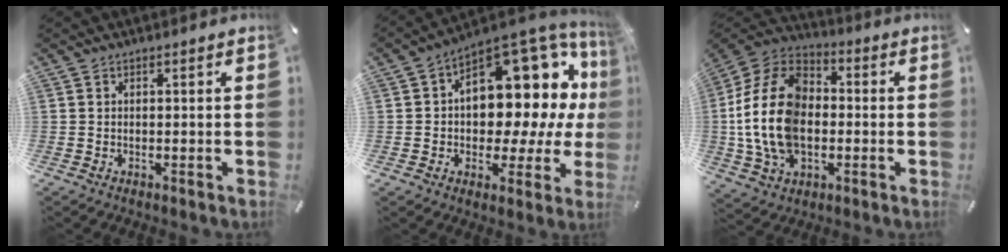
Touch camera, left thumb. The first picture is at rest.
{"total": 14.9, "force": [6.0, 9.6, 9.7], "torque": [-0.112, -0.084, 0.100]}
{"total": 19.0, "force": [-1.9, 13.9, 12.8], "torque": [-0.292, 0.019, -0.040]}